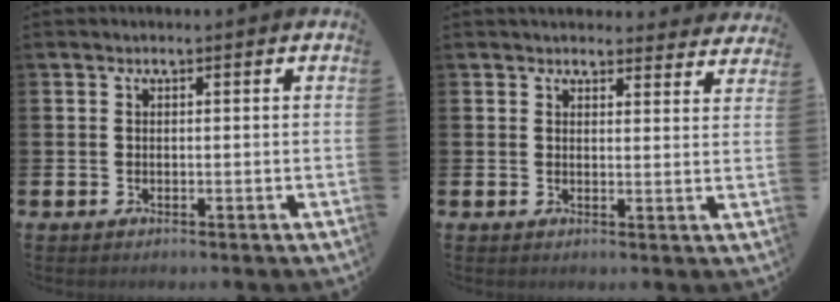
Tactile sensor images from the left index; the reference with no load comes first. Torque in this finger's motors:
{"motor_torque": [-0.92, -1.21, 0.09, 0.04]}